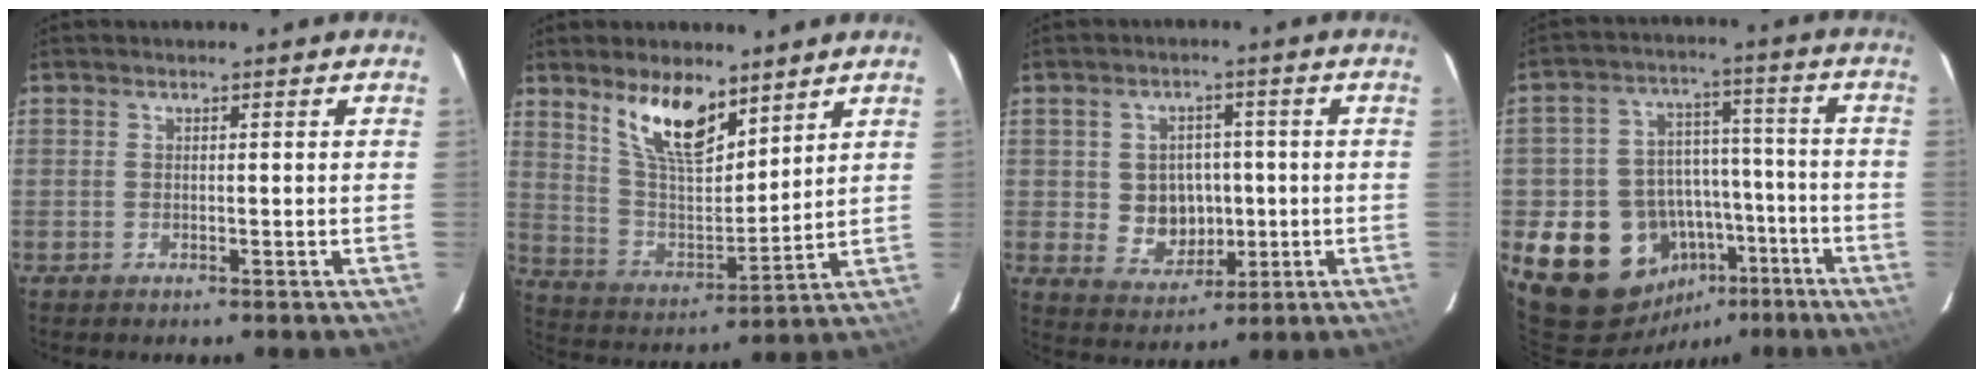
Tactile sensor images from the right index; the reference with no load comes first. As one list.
[{"total": 13.3, "force": [8.9, 5.0, 8.5], "torque": [-0.154, -0.004, 0.176]}, {"total": 7.7, "force": [-0.4, 7.0, 3.2], "torque": [-0.076, 0.010, 0.010]}, {"total": 16.4, "force": [-7.9, 13.0, 6.1], "torque": [-0.130, 0.045, -0.091]}]